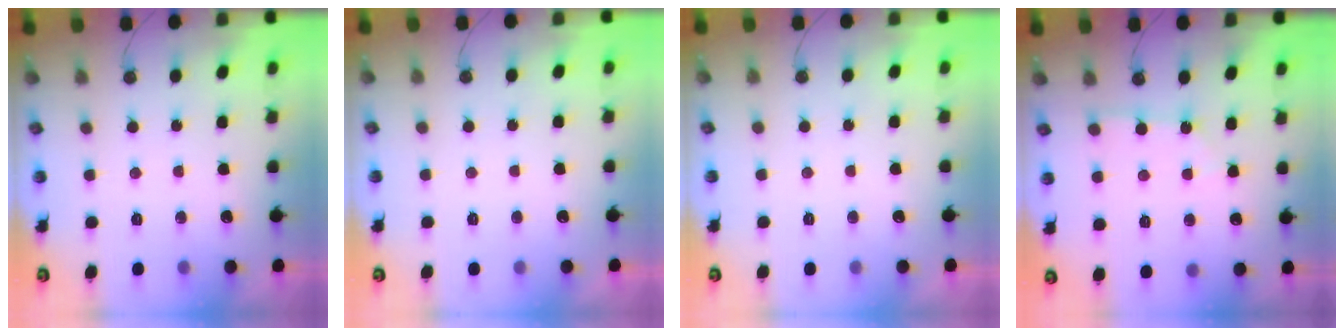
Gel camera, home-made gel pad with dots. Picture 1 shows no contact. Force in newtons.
{"total": 0.0}
{"total": 0.0}
{"total": 2.2, "press": 2.2, "slide": 0.3}